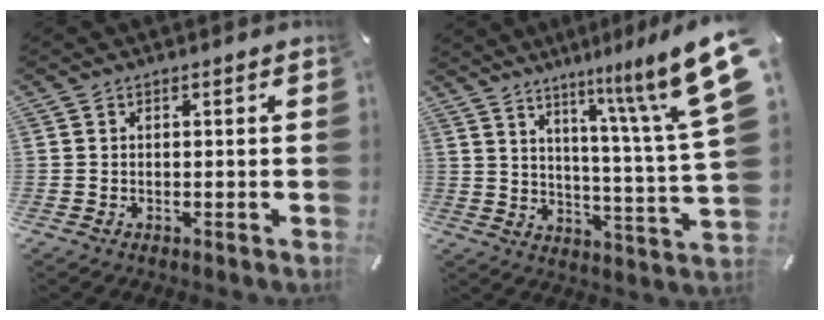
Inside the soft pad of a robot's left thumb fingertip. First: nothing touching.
{"total": 16.7, "force": [9.8, 1.7, 13.4], "torque": [-0.200, -0.075, 0.148]}